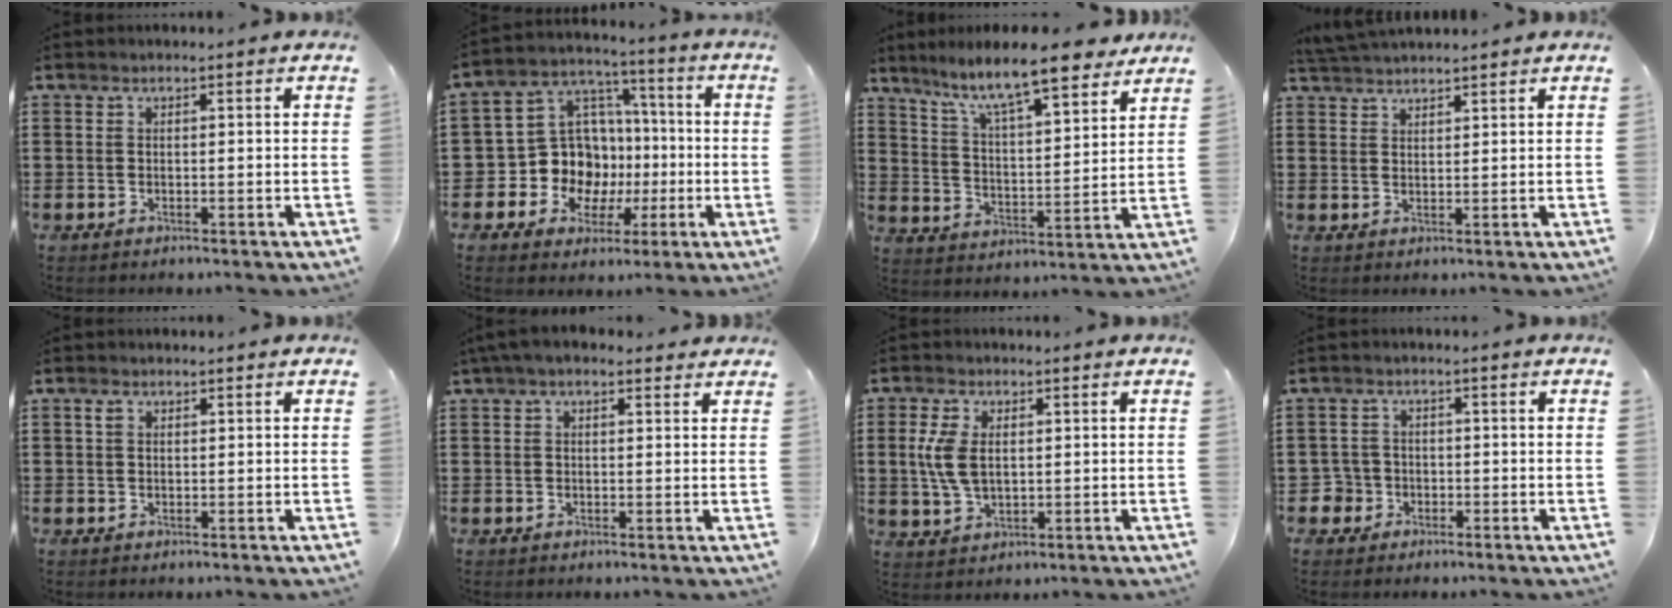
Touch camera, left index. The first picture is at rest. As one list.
[{"total": 11.4, "force": [-2.3, 10.6, 3.6], "torque": [-0.116, 0.013, -0.033]}, {"total": 9.6, "force": [8.0, 0.6, 5.1], "torque": [-0.120, -0.045, 0.131]}, {"total": 2.8, "force": [2.8, -0.1, 0.2], "torque": [-0.010, -0.002, 0.055]}, {"total": 1.3, "force": [0.6, 0.8, 0.9], "torque": [-0.019, 0.006, 0.010]}, {"total": 2.9, "force": [1.8, 1.2, 1.9], "torque": [-0.043, 0.006, 0.033]}, {"total": 6.2, "force": [1.0, 3.6, 4.9], "torque": [-0.130, 0.002, 0.009]}, {"total": 2.9, "force": [-1.3, 2.6, 0.4], "torque": [-0.035, -0.003, -0.034]}]